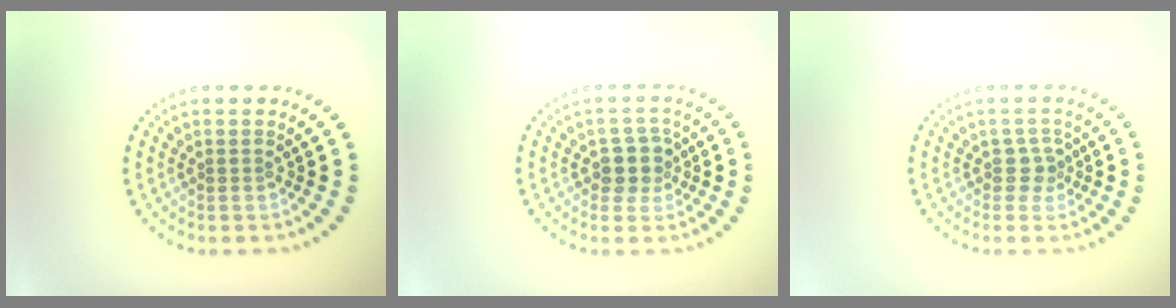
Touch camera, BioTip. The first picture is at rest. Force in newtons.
{"total": 2.7, "press": 2.4, "slide": 1.2}
{"total": 1.7, "press": 1.3, "slide": 1.1}